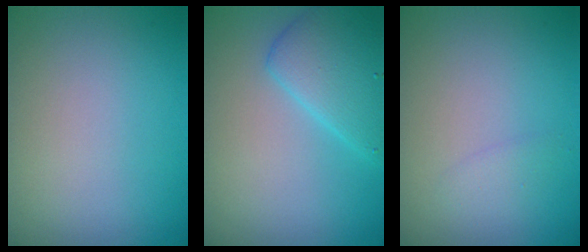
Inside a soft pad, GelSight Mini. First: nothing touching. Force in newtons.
{"total": 4.4, "press": 4.4, "slide": 0.2}
{"total": 0.9, "press": 0.9, "slide": 0.1}